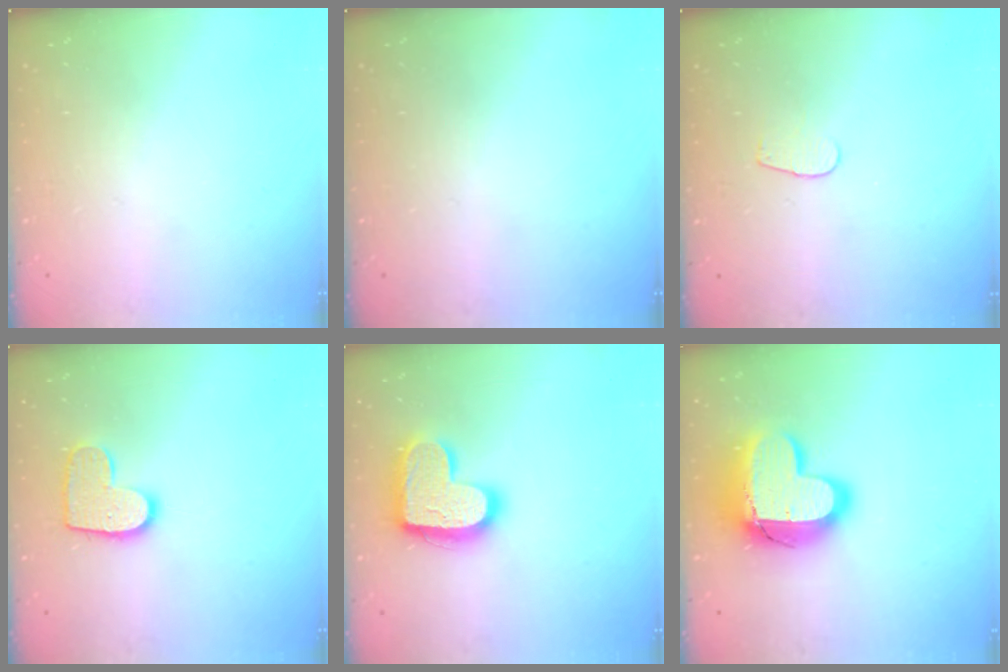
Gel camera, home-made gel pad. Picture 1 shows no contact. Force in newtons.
{"total": 0.0}
{"total": 3.2, "press": 3.2, "slide": 0.3}
{"total": 10.8, "press": 10.8, "slide": 0.5}
{"total": 17.3, "press": 17.3, "slide": 1.1}
{"total": 18.5, "press": 18.5, "slide": 1.2}